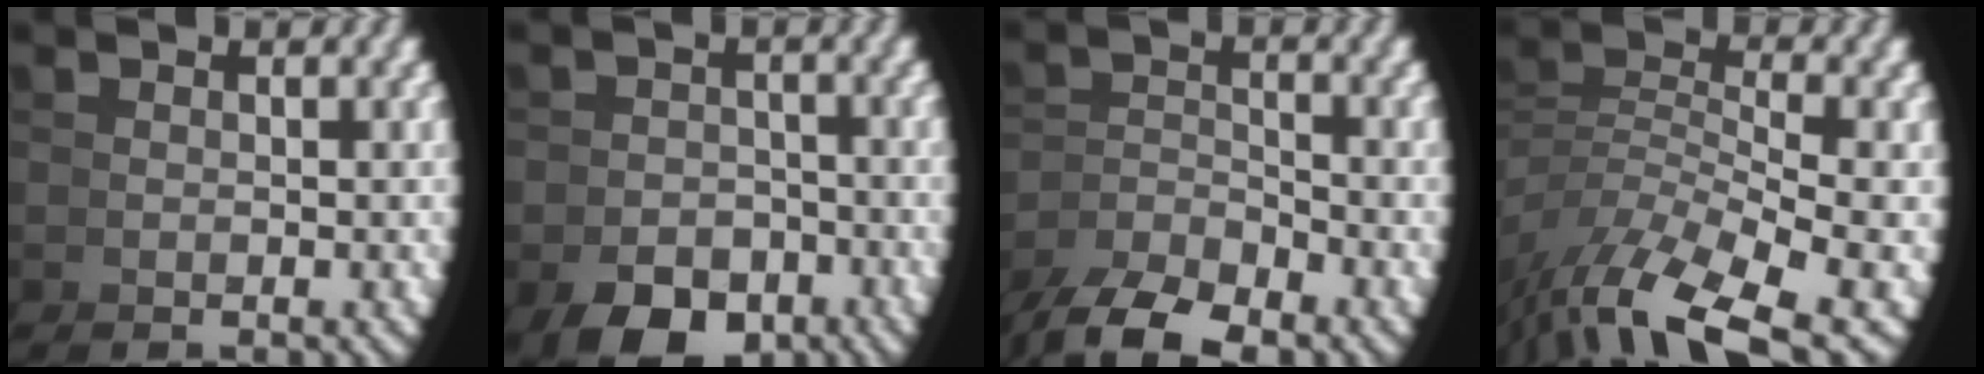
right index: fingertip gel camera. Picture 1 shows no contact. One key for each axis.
{"total": 4.5, "fx": -3.7, "fy": 2.1, "fz": 1.5, "tx": -0.001, "ty": -0.013, "tz": -0.057}
{"total": 4.4, "fx": -3.7, "fy": 1.3, "fz": 2.0, "tx": -0.028, "ty": -0.011, "tz": -0.055}
{"total": 5.8, "fx": -3.2, "fy": 2.2, "fz": 4.4, "tx": -0.089, "ty": -0.033, "tz": -0.032}